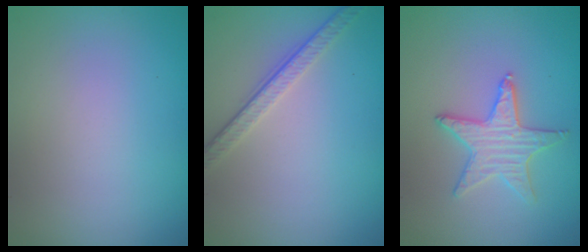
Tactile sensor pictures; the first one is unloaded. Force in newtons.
{"total": 3.3, "press": 2.3, "slide": 2.3}
{"total": 2.4, "press": 2.4, "slide": 0.2}